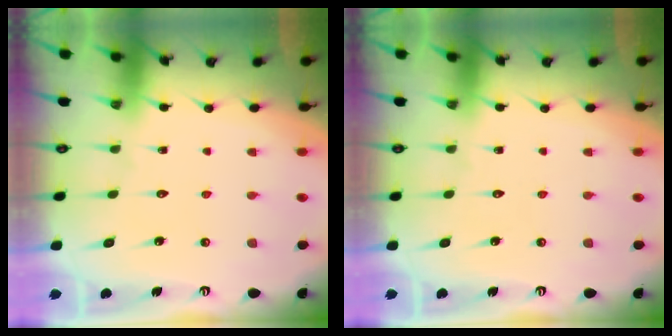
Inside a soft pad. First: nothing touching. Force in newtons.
{"total": 0.0}